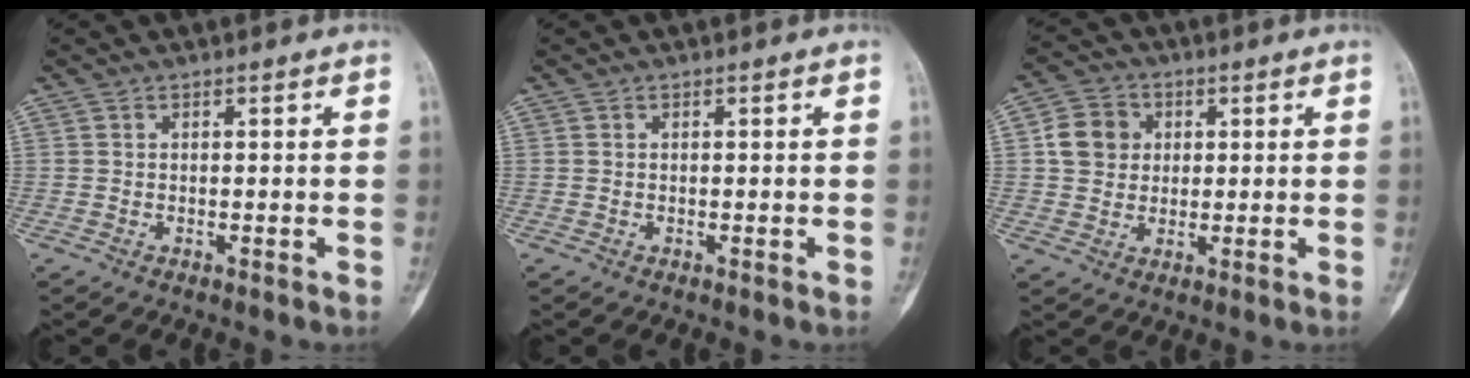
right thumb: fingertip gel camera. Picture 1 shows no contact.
{"total": 0.0}
{"total": 7.1, "force": [1.2, 6.3, 3.0], "torque": [-0.034, 0.004, 0.014]}